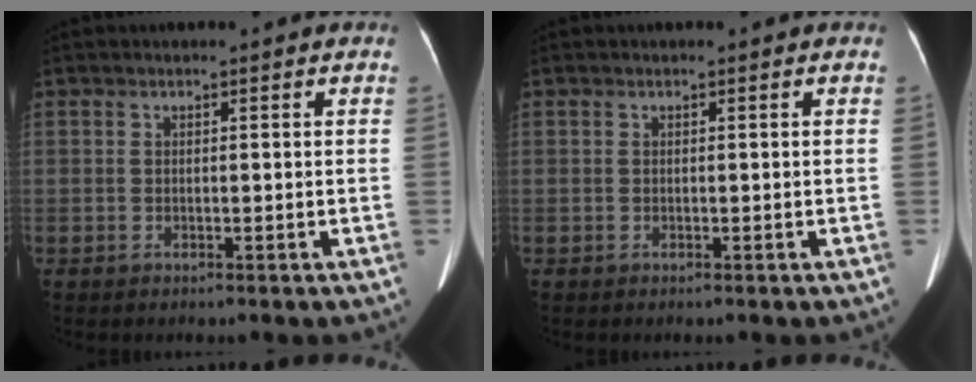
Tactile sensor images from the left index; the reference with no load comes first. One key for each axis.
{"total": 0.0}